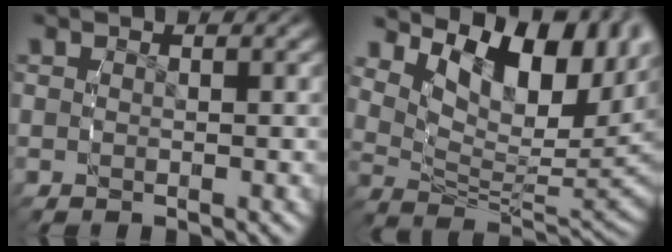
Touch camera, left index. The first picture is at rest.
{"total": 12.0, "force": [3.8, 6.3, 9.4], "torque": [-0.133, 0.006, 0.059]}